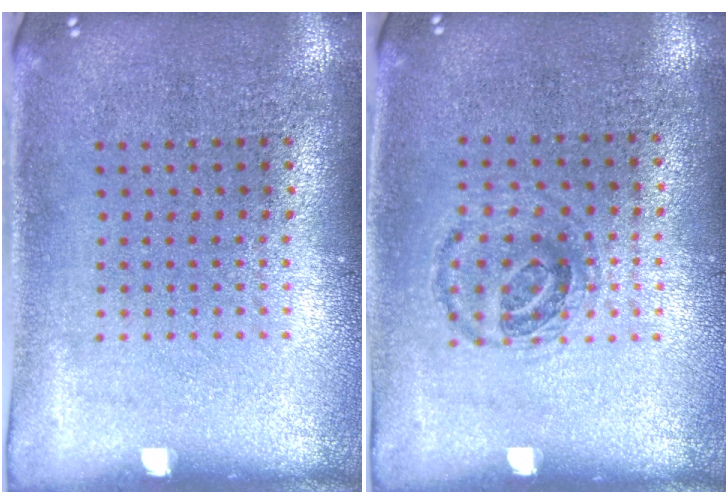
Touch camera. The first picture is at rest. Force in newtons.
{"total": 1.0, "press": 0.9, "slide": 0.3}